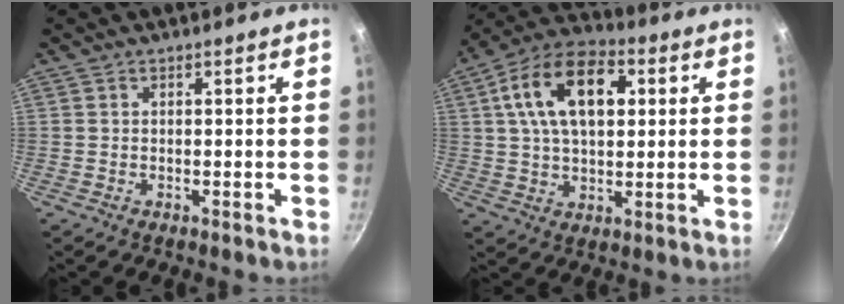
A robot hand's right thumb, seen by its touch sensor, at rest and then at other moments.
{"total": 17.2, "force": [4.5, 10.1, 13.1], "torque": [-0.205, 0.014, 0.064]}